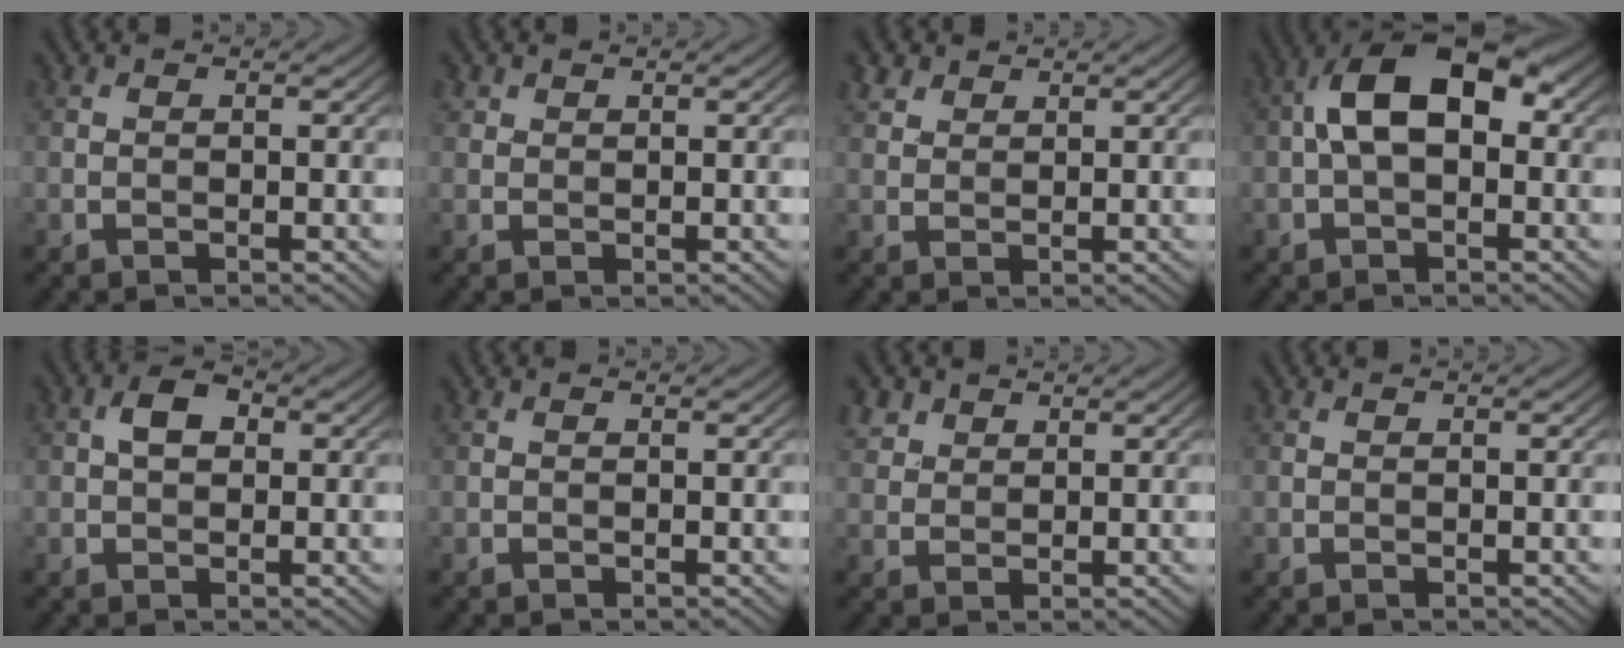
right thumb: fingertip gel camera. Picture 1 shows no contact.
{"total": 1.1, "force": [0.8, 0.8, 0.2], "torque": [-0.004, 0.002, 0.017]}
{"total": 2.2, "force": [1.6, 1.3, 0.7], "torque": [-0.020, 0.007, 0.036]}
{"total": 9.5, "force": [0.7, 5.3, 7.9], "torque": [-0.144, 0.022, 0.000]}
{"total": 3.2, "force": [0.6, 2.0, 2.4], "torque": [-0.047, 0.009, 0.006]}
{"total": 0.0}
{"total": 2.8, "force": [1.9, 1.9, 0.9], "torque": [-0.028, 0.002, 0.046]}
{"total": 0.0}